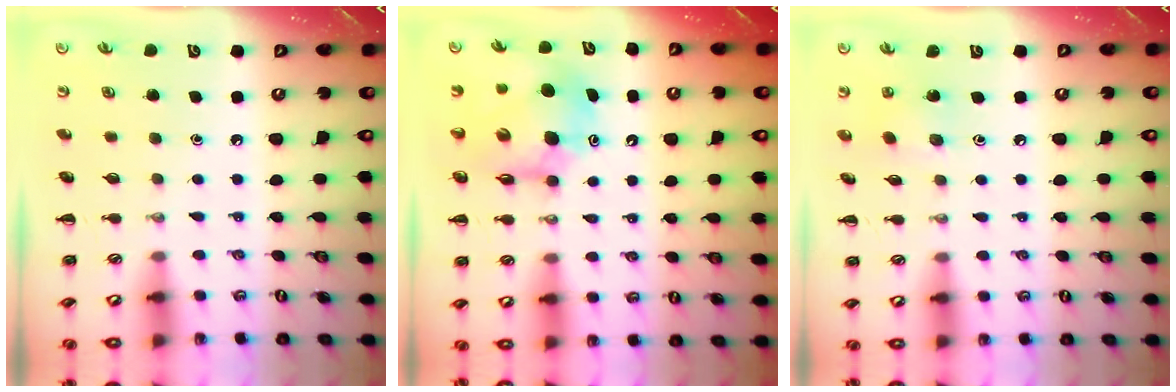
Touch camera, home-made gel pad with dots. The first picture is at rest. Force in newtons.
{"total": 9.3, "press": 8.9, "slide": 2.8}
{"total": 3.4, "press": 3.3, "slide": 1.0}